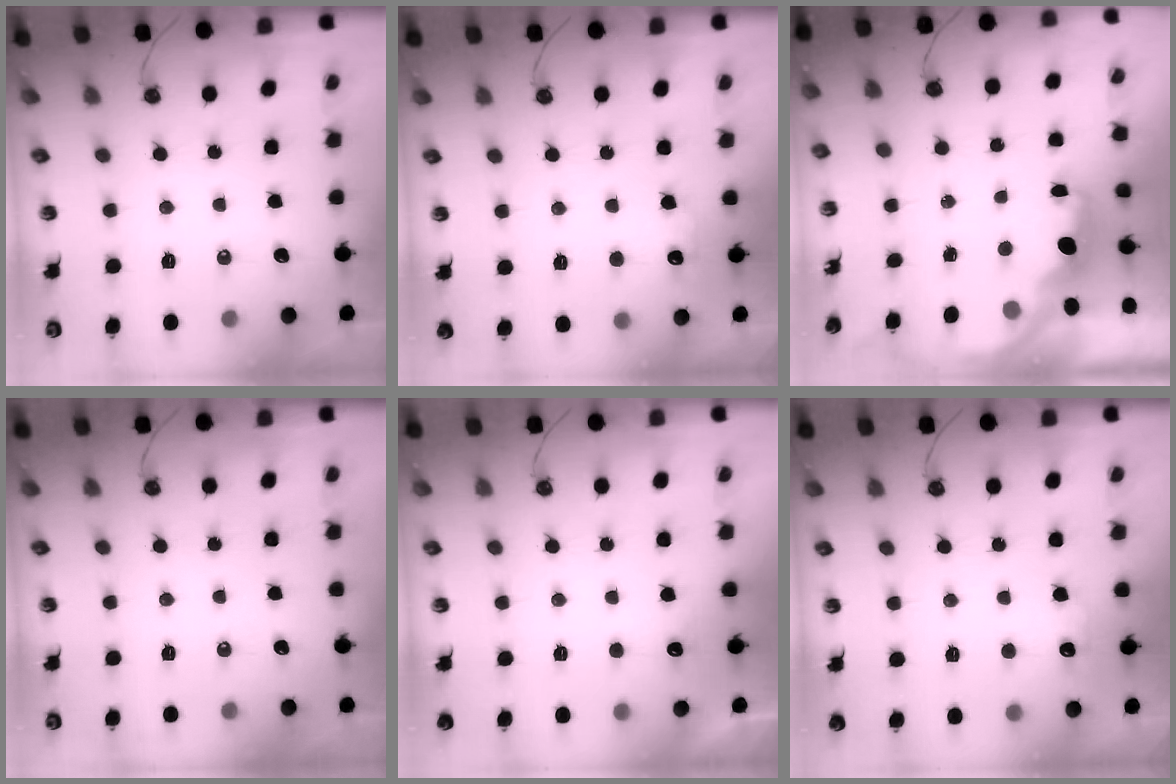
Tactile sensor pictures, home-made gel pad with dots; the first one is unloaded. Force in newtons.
{"total": 5.4, "press": 5.4, "slide": 0.8}
{"total": 2.9, "press": 2.7, "slide": 0.9}
{"total": 0.0}
{"total": 3.9, "press": 3.8, "slide": 1.1}
{"total": 5.4, "press": 5.4, "slide": 0.8}